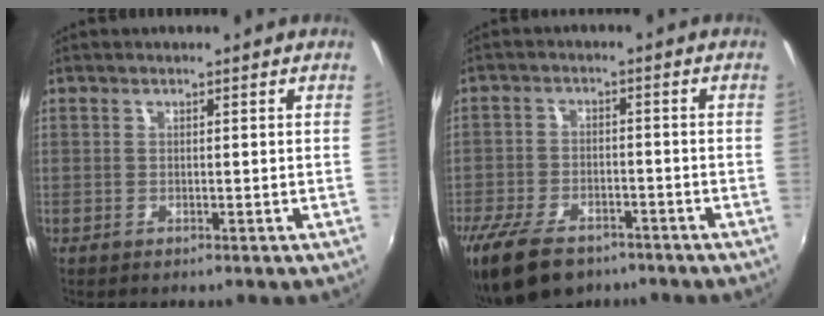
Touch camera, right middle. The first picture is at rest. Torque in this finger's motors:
{"motor_torque": [1.15, -0.99, 0.25, 0.18]}